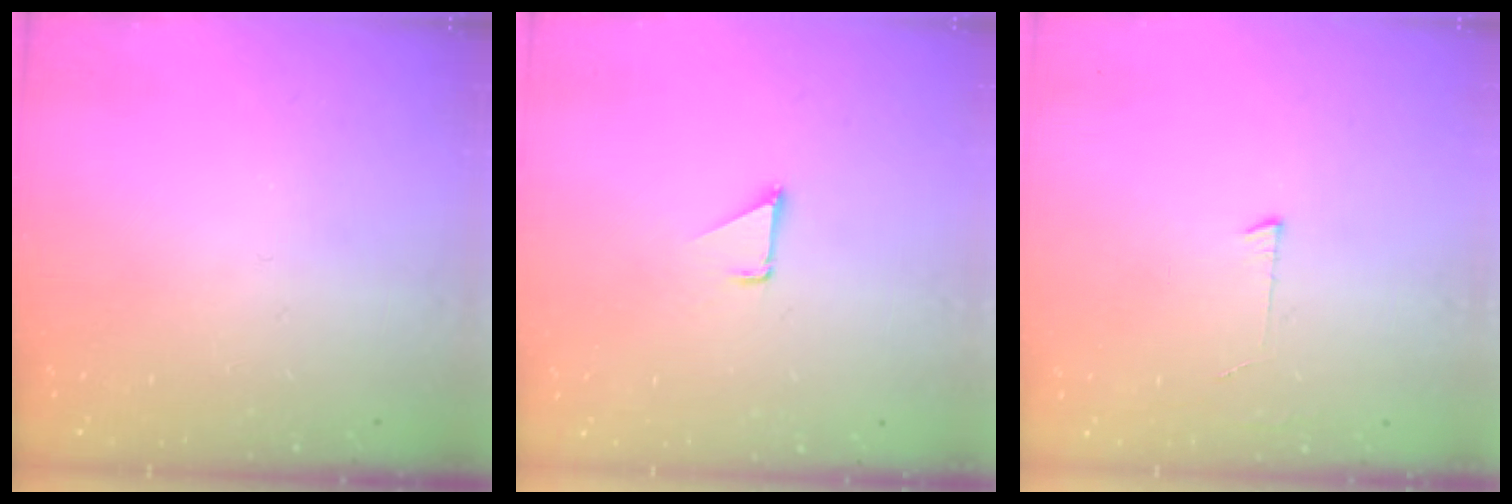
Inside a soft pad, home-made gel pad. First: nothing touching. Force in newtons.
{"total": 1.1, "press": 1.1, "slide": 0.1}
{"total": 3.0, "press": 3.0, "slide": 0.3}